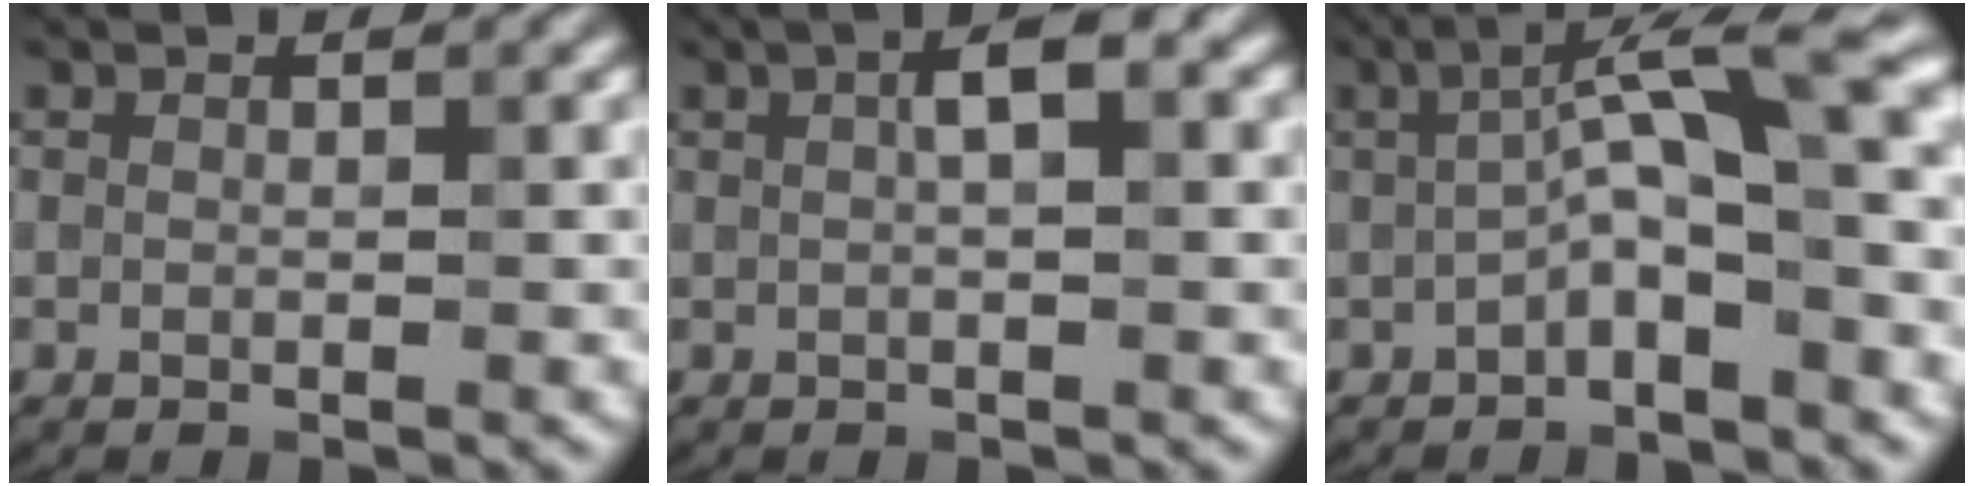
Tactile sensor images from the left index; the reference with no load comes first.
{"total": 2.8, "force": [0.6, 0.6, 2.6], "torque": [-0.044, 0.010, 0.008]}
{"total": 6.6, "force": [-0.4, 1.3, 6.5], "torque": [-0.098, 0.021, -0.017]}